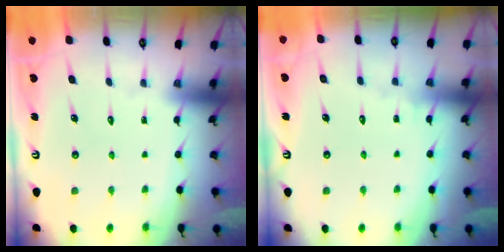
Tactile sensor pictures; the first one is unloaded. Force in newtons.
{"total": 3.6, "press": 3.6, "slide": 0.2}